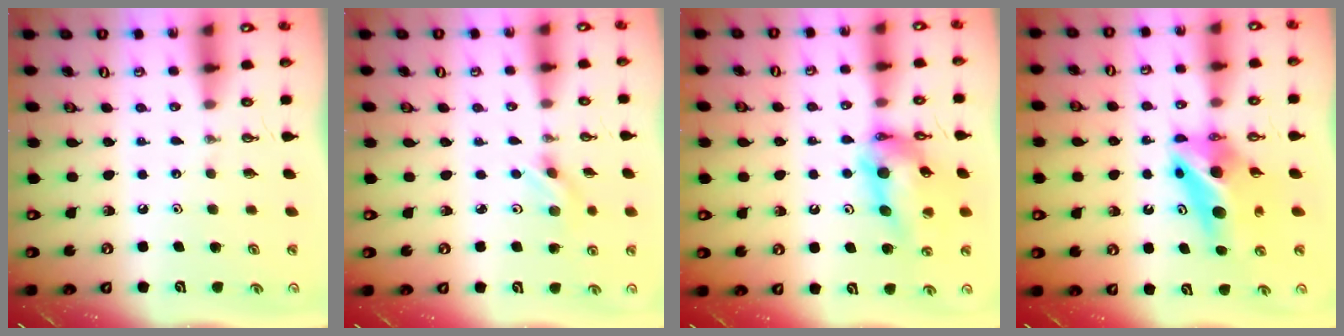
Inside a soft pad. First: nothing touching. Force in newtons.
{"total": 2.2, "press": 2.1, "slide": 0.7}
{"total": 15.1, "press": 15.0, "slide": 1.4}
{"total": 11.4, "press": 11.4, "slide": 1.0}